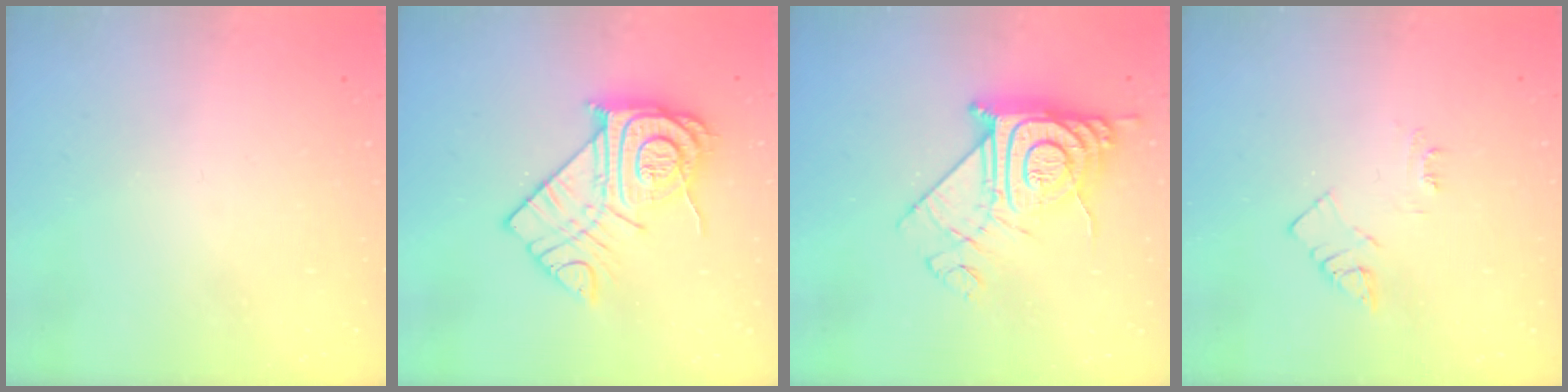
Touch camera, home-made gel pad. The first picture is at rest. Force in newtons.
{"total": 17.3, "press": 17.2, "slide": 1.3}
{"total": 16.0, "press": 15.9, "slide": 1.3}
{"total": 5.5, "press": 5.4, "slide": 0.7}